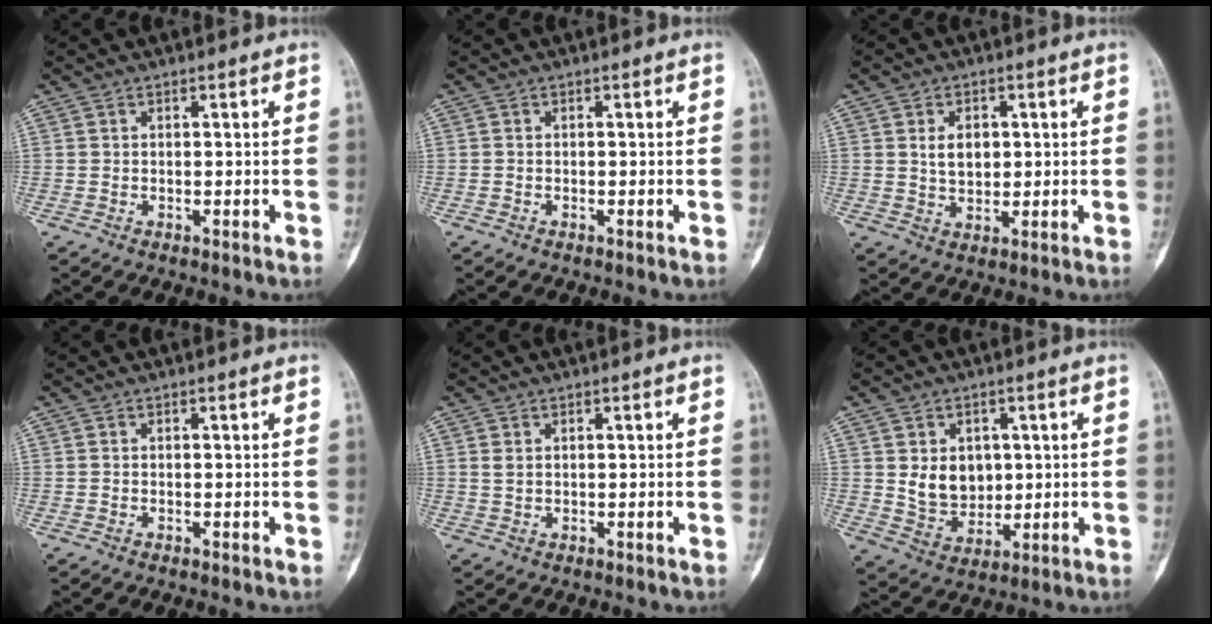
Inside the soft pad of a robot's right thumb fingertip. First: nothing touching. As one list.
[{"total": 0.0}, {"total": 5.0, "force": [1.1, 3.5, 3.4], "torque": [-0.040, -0.006, 0.023]}, {"total": 0.0}, {"total": 1.1, "force": [0.5, 0.7, 0.8], "torque": [-0.016, 0.004, 0.014]}, {"total": 8.3, "force": [1.3, 6.5, 4.9], "torque": [-0.046, -0.013, 0.037]}]